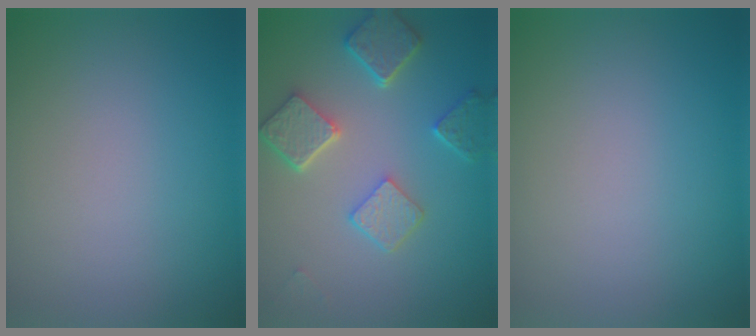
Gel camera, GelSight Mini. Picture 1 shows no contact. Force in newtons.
{"total": 5.2, "press": 4.1, "slide": 3.2}
{"total": 0.0}